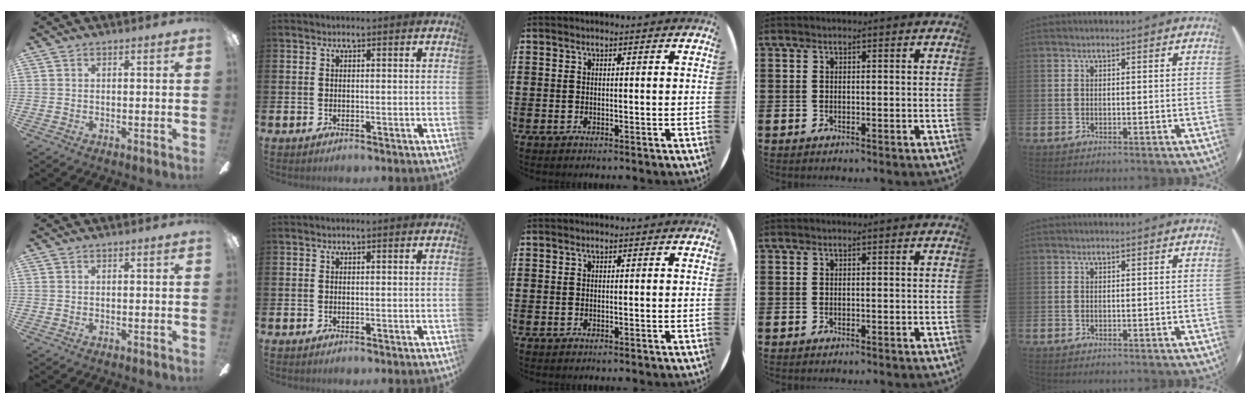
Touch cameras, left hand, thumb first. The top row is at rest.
{}